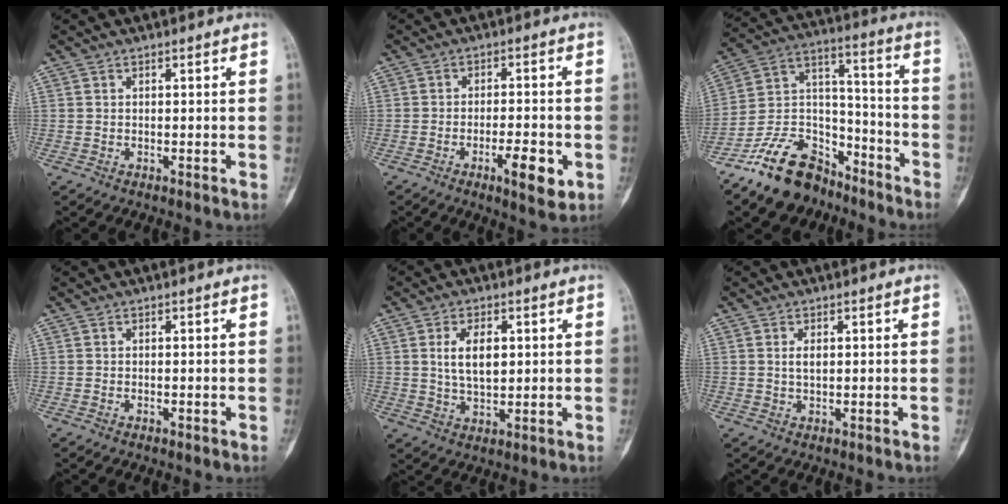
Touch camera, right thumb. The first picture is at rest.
{"total": 7.6, "force": [-2.9, 2.4, 6.6], "torque": [-0.097, 0.006, -0.040]}
{"total": 17.0, "force": [-12.5, 9.4, 6.7], "torque": [-0.094, 0.106, -0.223]}
{"total": 0.6, "force": [-0.3, 0.3, 0.4], "torque": [-0.009, 0.003, -0.004]}
{"total": 7.1, "force": [1.5, 3.9, 5.8], "torque": [-0.090, -0.008, 0.030]}
{"total": 1.9, "force": [0.4, 1.0, 1.6], "torque": [-0.024, -0.002, 0.009]}